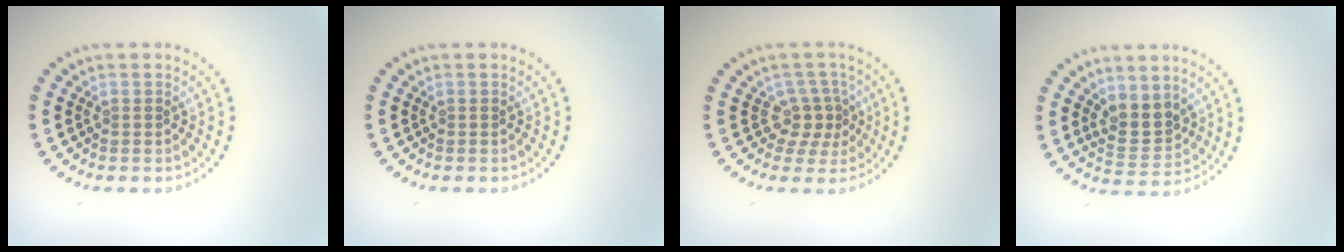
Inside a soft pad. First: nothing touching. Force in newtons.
{"total": 0.0}
{"total": 2.5, "press": 1.9, "slide": 1.7}
{"total": 3.0, "press": 2.7, "slide": 1.2}